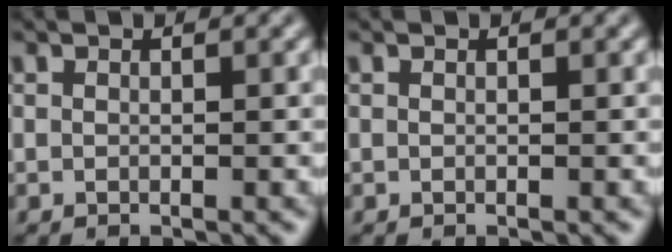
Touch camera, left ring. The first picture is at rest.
{"total": 0.0}